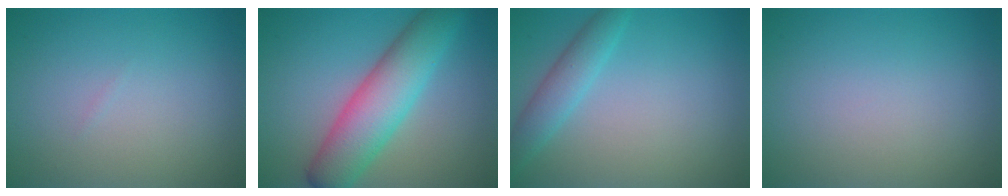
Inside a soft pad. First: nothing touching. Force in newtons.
{"total": 7.3, "press": 7.3, "slide": 0.3}
{"total": 2.8, "press": 2.8, "slide": 0.2}
{"total": 0.0}